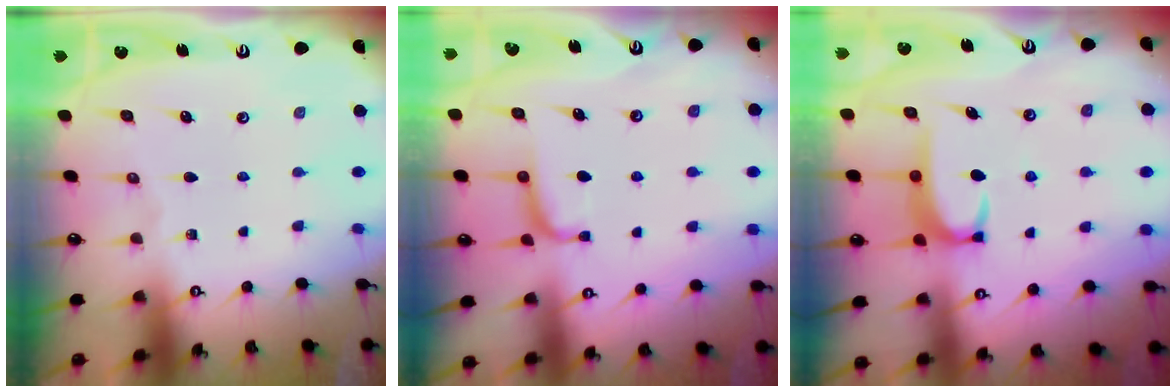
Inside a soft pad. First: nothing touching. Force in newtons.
{"total": 0.5, "press": 0.0, "slide": 0.5}
{"total": 3.4, "press": 3.3, "slide": 0.4}